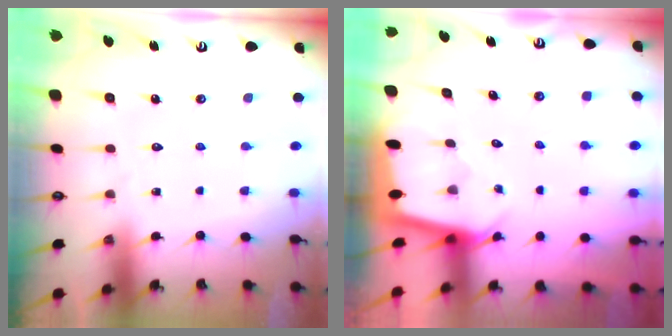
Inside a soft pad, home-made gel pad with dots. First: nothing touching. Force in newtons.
{"total": 1.9, "press": 1.9, "slide": 0.1}